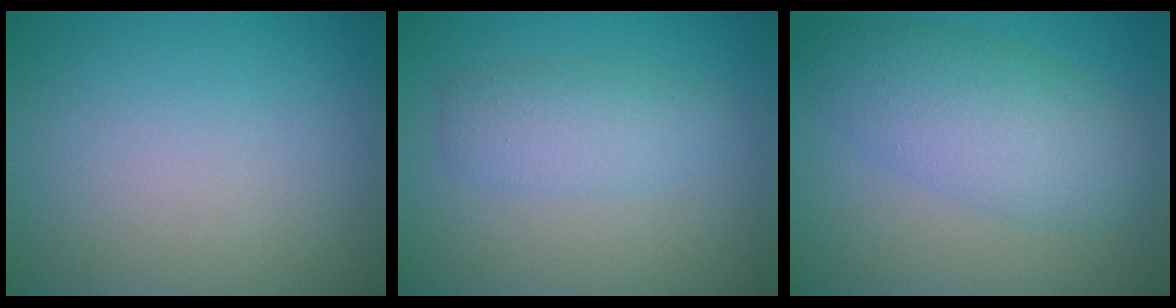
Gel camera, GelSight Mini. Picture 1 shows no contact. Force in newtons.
{"total": 2.9, "press": 2.9, "slide": 0.1}
{"total": 6.1, "press": 6.1, "slide": 0.0}